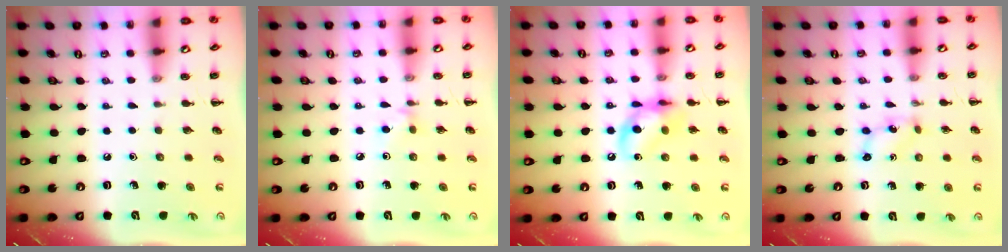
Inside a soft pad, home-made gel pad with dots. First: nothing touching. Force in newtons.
{"total": 2.8, "press": 2.6, "slide": 1.0}
{"total": 12.1, "press": 11.9, "slide": 2.2}
{"total": 1.7, "press": 1.6, "slide": 0.5}